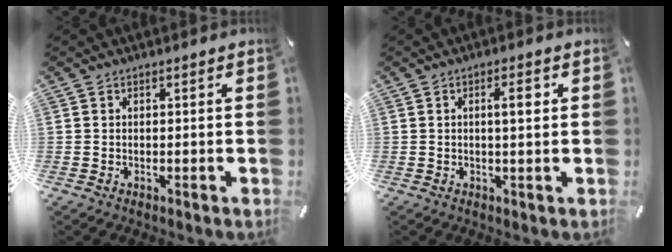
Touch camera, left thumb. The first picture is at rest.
{"total": 4.7, "force": [1.0, 1.0, 4.5], "torque": [-0.080, 0.003, 0.011]}